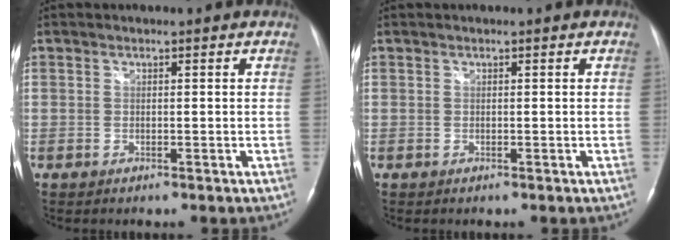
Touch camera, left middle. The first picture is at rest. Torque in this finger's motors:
{"motor_torque": [0.39, -0.32, 0.12, 0.02]}